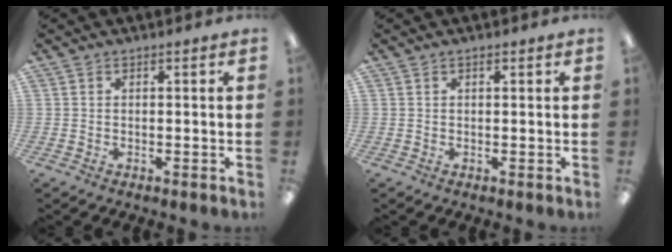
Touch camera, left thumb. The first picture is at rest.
{"total": 0.7, "force": [0.5, 0.3, 0.5], "torque": [-0.011, 0.002, 0.009]}